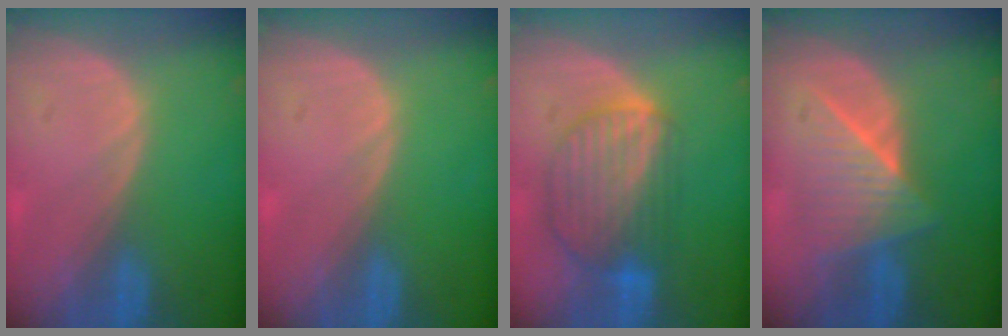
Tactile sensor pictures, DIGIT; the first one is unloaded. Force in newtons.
{"total": 0.0}
{"total": 8.7, "press": 7.6, "slide": 4.1}
{"total": 6.6, "press": 6.6, "slide": 0.6}